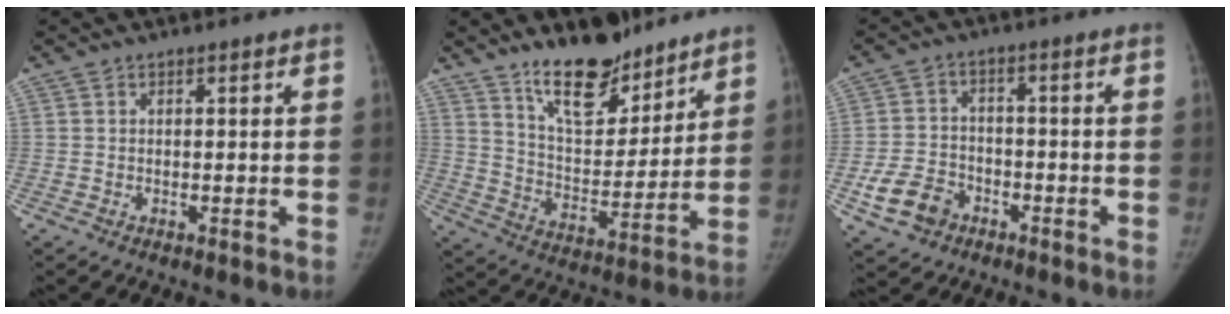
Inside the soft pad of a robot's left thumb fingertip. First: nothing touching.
{"total": 15.1, "force": [11.5, 6.3, 7.4], "torque": [-0.076, -0.086, 0.201]}
{"total": 7.7, "force": [-3.8, 5.8, 3.4], "torque": [-0.053, 0.021, -0.065]}